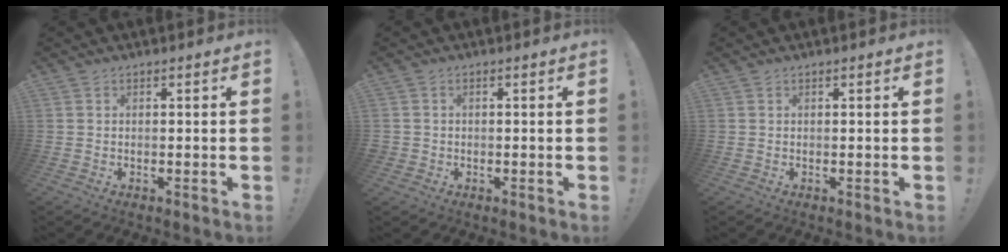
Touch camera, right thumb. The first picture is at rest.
{"total": 1.5, "force": [-0.4, 1.4, 0.4], "torque": [-0.007, 0.003, -0.006]}
{"total": 0.0}